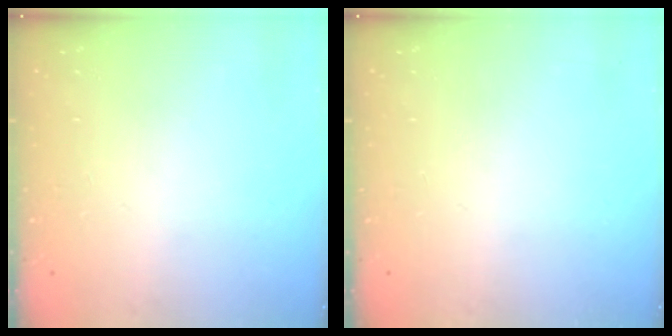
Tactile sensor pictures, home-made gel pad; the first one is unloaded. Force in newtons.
{"total": 0.0}